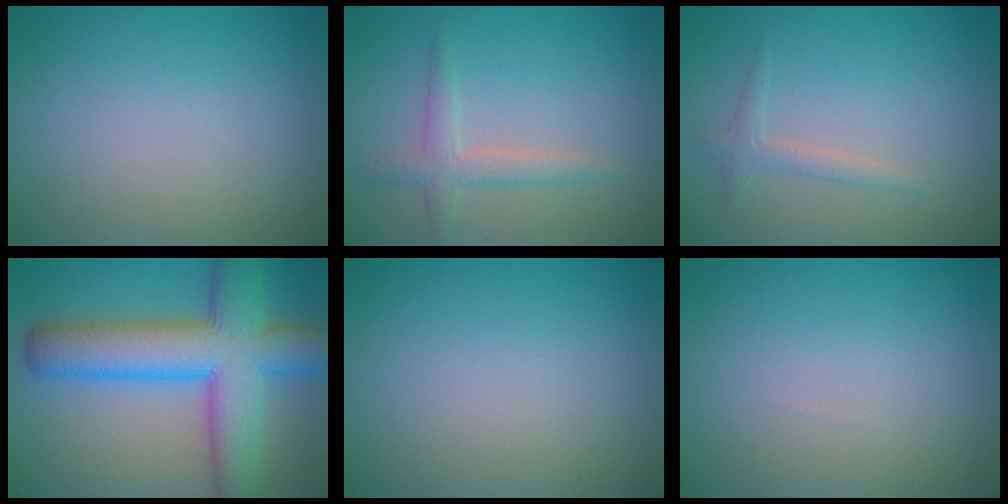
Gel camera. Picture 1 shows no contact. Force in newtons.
{"total": 2.3, "press": 2.3, "slide": 0.1}
{"total": 1.4, "press": 1.4, "slide": 0.1}
{"total": 11.2, "press": 11.2, "slide": 0.2}
{"total": 0.0}
{"total": 0.0}